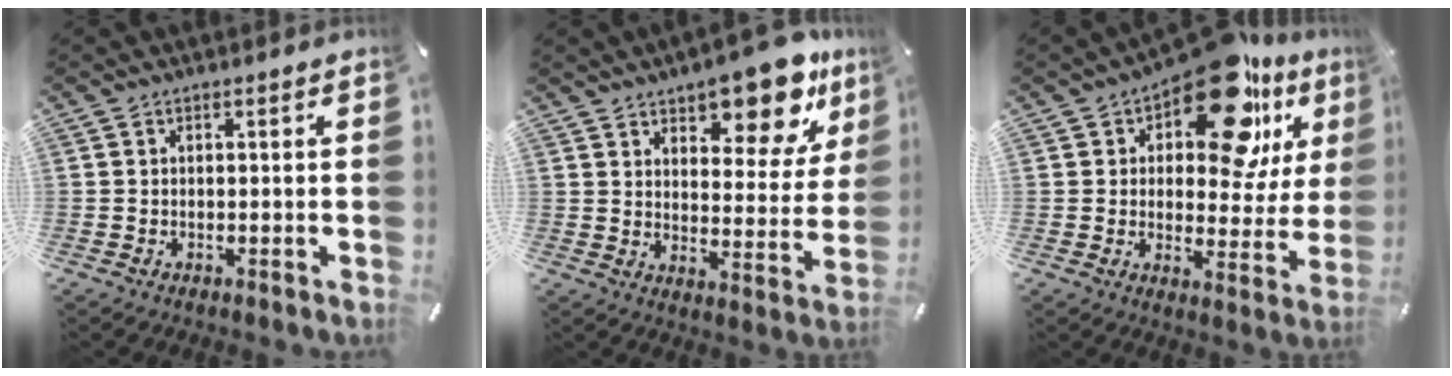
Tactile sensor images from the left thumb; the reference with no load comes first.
{"total": 15.2, "force": [11.2, 6.0, 8.4], "torque": [-0.105, -0.083, 0.185]}
{"total": 20.0, "force": [11.8, 9.5, 13.0], "torque": [-0.188, -0.074, 0.196]}